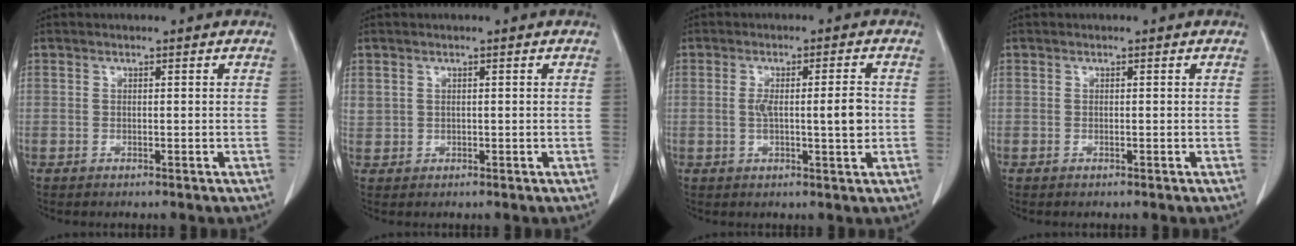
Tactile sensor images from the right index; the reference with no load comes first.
{"total": 1.8, "force": [0.8, 1.6, 0.4], "torque": [-0.004, 0.014, 0.022]}
{"total": 5.6, "force": [0.0, 1.0, 5.6], "torque": [-0.091, 0.004, 0.005]}
{"total": 0.0}